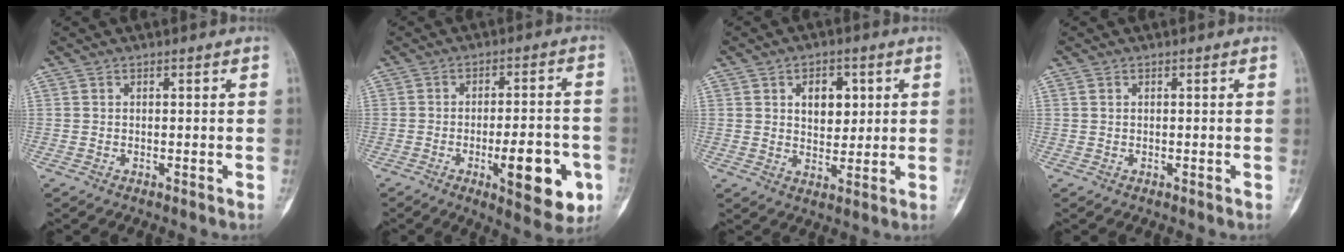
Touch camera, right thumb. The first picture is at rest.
{"total": 13.9, "force": [-4.8, 4.8, 12.2], "torque": [-0.144, 0.015, -0.060]}
{"total": 7.0, "force": [2.1, 4.7, 4.8], "torque": [-0.039, -0.009, 0.035]}
{"total": 0.5, "force": [0.4, 0.3, 0.2], "torque": [-0.005, 0.004, 0.006]}